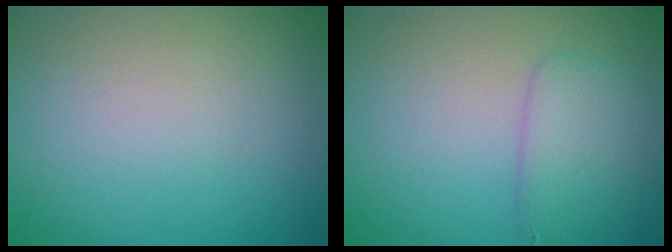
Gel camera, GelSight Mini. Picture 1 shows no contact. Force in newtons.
{"total": 2.8, "press": 2.8, "slide": 0.1}